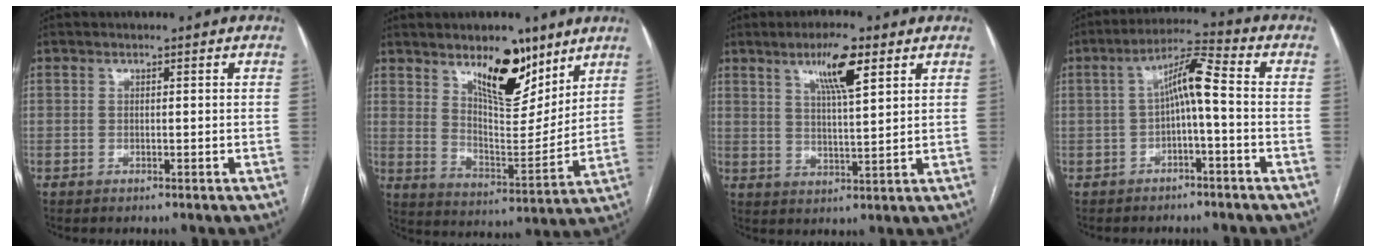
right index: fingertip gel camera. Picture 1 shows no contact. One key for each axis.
{"total": 13.0, "fx": 8.5, "fy": 4.5, "fz": 8.7, "tx": -0.133, "ty": -0.009, "tz": 0.146}
{"total": 7.9, "fx": 4.4, "fy": 1.0, "fz": 6.5, "tx": -0.116, "ty": 0.000, "tz": 0.074}
{"total": 6.8, "fx": -0.5, "fy": 0.9, "fz": 6.7, "tx": -0.119, "ty": 0.032, "tz": -0.010}